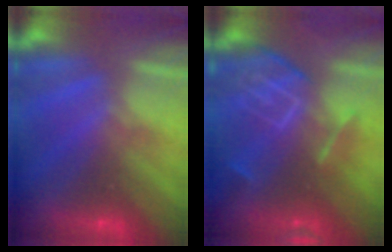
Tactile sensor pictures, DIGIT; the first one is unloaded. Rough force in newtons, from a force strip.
{"total": 9.4}